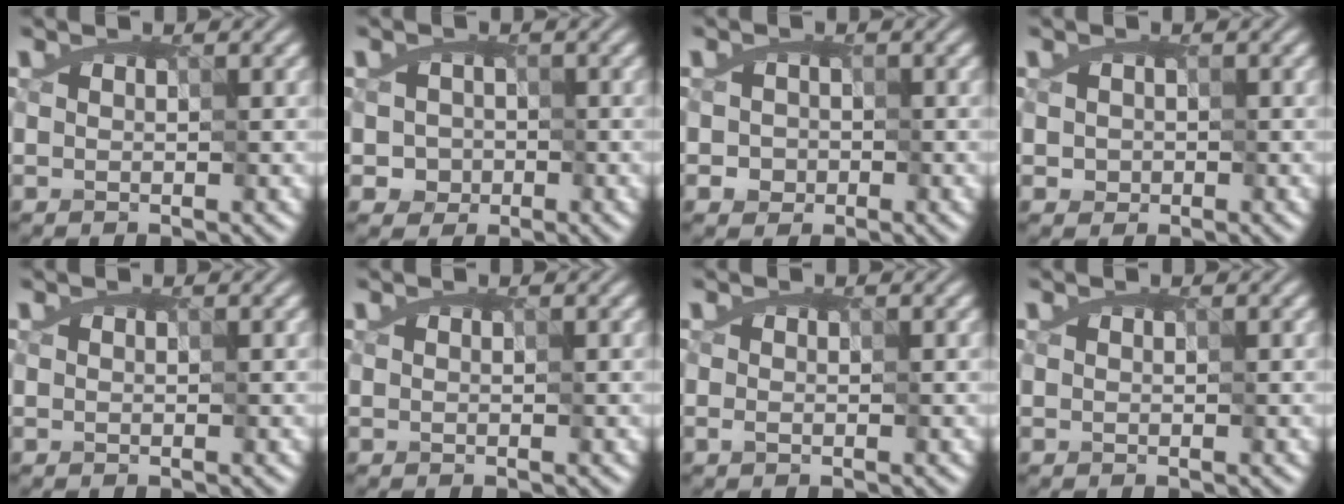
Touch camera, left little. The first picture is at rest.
{"total": 1.7, "force": [-1.0, 1.3, -0.3], "torque": [-0.003, -0.011, -0.004]}
{"total": 1.1, "force": [-0.5, 1.0, -0.2], "torque": [-0.009, -0.009, 0.007]}
{"total": 0.9, "force": [-0.1, 0.9, 0.1], "torque": [-0.017, -0.009, 0.016]}
{"total": 0.0}
{"total": 0.0}
{"total": 0.0}
{"total": 0.0}